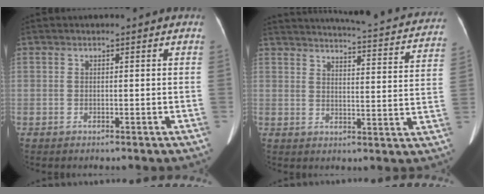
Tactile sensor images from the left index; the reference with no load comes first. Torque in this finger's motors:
{"motor_torque": [0.15, -0.54, -0.01, 0.00]}